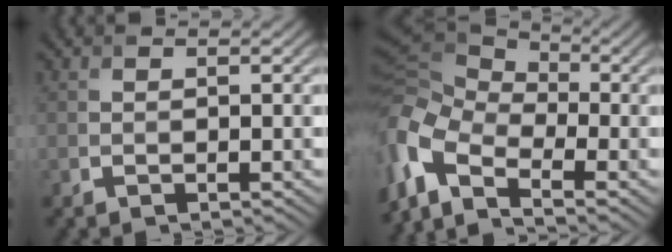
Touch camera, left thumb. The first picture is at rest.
{"total": 10.9, "force": [-5.4, 5.3, 7.8], "torque": [-0.213, -0.019, -0.115]}